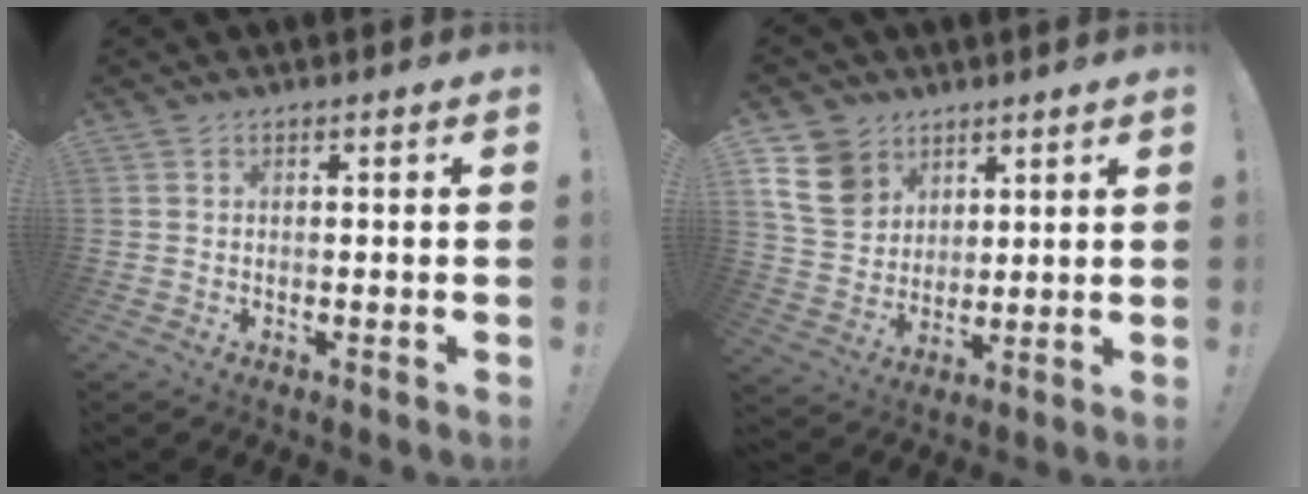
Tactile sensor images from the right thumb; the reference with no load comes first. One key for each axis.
{"total": 13.4, "fx": 6.8, "fy": 10.5, "fz": 4.9, "tx": -0.082, "ty": -0.031, "tz": 0.142}